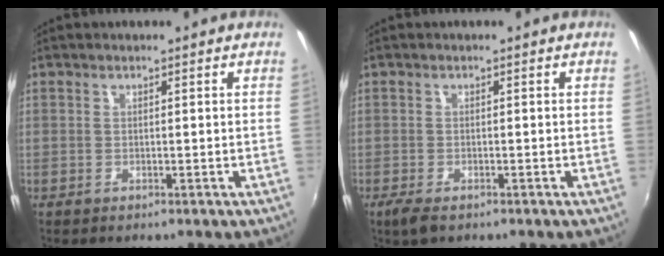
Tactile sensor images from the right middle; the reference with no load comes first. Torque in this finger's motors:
{"motor_torque": [0.66, -0.67, 0.16, 0.04]}